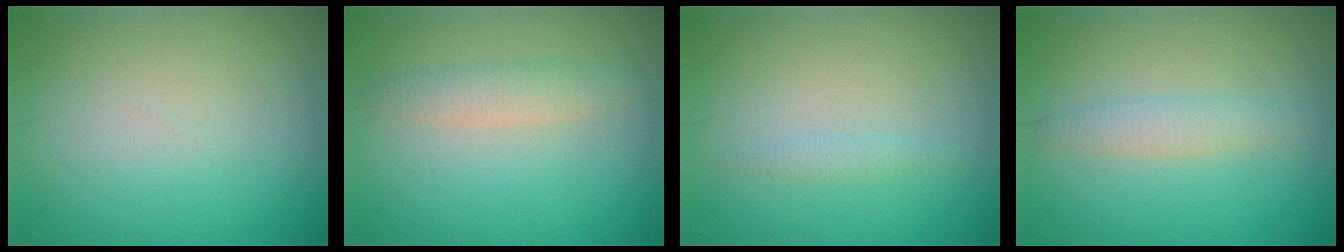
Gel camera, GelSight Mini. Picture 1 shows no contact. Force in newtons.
{"total": 2.2, "press": 2.2, "slide": 0.1}
{"total": 0.8, "press": 0.8, "slide": 0.1}
{"total": 2.0, "press": 2.0, "slide": 0.1}